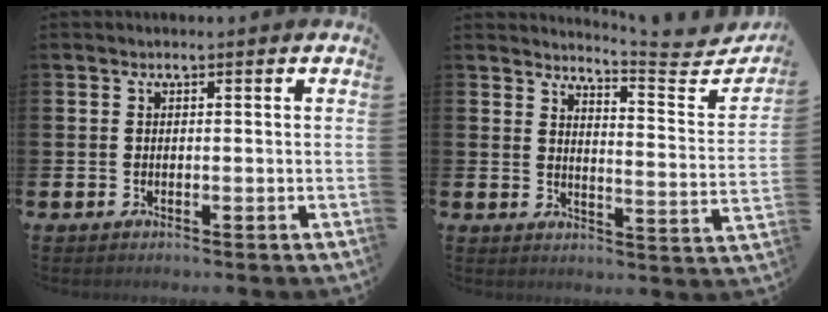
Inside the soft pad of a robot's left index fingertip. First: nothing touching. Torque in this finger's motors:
{"motor_torque": [-0.33, -0.76, -0.36, -0.07]}